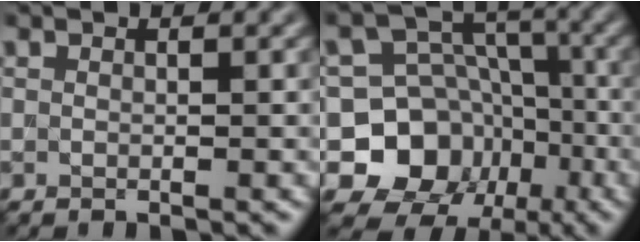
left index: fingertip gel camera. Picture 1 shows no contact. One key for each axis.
{"total": 11.3, "fx": -4.7, "fy": 9.5, "fz": 3.7, "tx": -0.067, "ty": 0.011, "tz": -0.107}